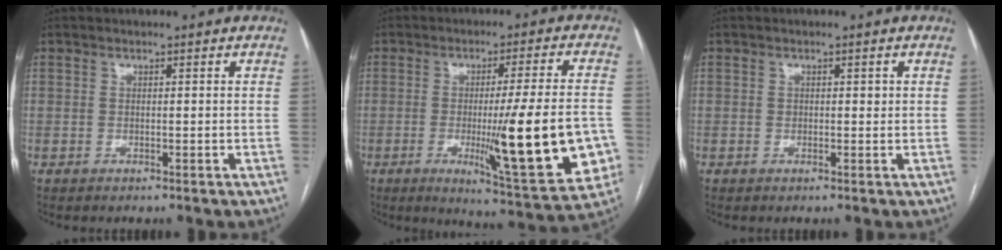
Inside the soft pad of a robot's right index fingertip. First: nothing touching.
{"total": 18.1, "force": [-3.8, 1.5, 17.6], "torque": [-0.215, -0.018, -0.042]}
{"total": 1.1, "force": [0.3, 0.7, 0.8], "torque": [-0.011, 0.005, 0.005]}